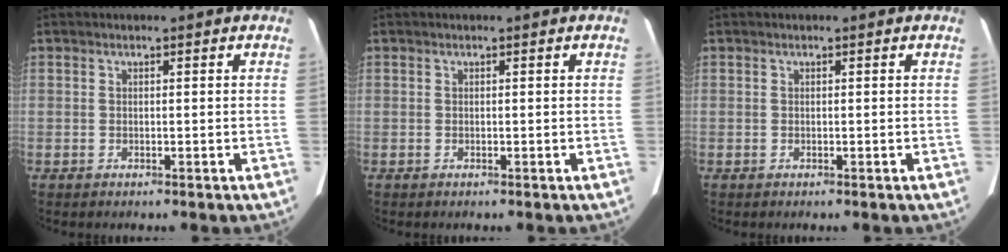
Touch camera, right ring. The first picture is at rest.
{"total": 0.0}
{"total": 0.0}